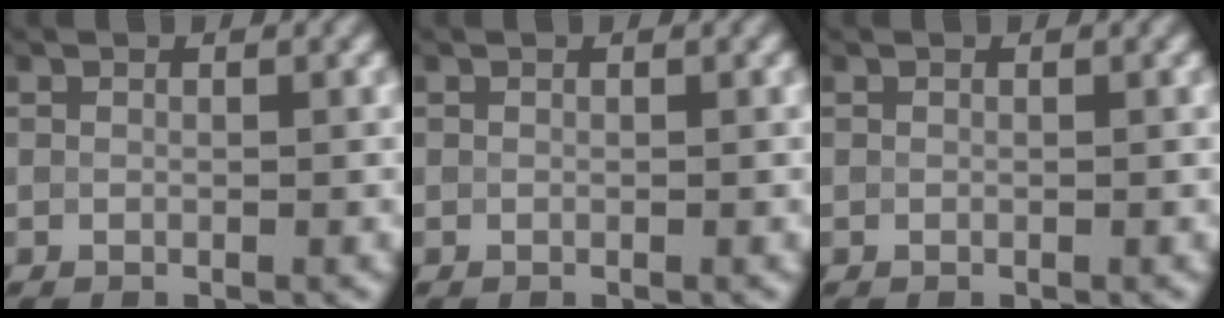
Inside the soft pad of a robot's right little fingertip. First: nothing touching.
{"total": 0.0}
{"total": 0.0}